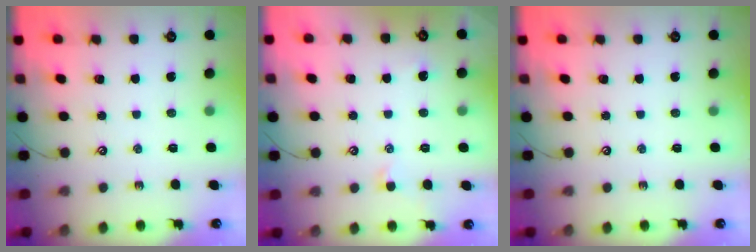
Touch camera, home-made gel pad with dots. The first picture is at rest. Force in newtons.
{"total": 0.7, "press": 0.1, "slide": 0.7}
{"total": 0.0}